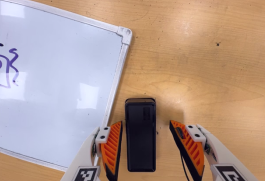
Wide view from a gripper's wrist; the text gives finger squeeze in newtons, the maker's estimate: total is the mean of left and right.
{"total": 0.0}